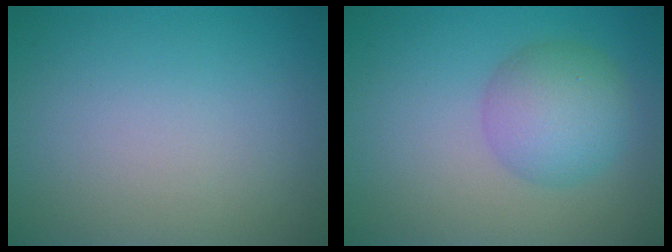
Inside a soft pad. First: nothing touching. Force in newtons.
{"total": 4.7, "press": 4.7, "slide": 0.1}